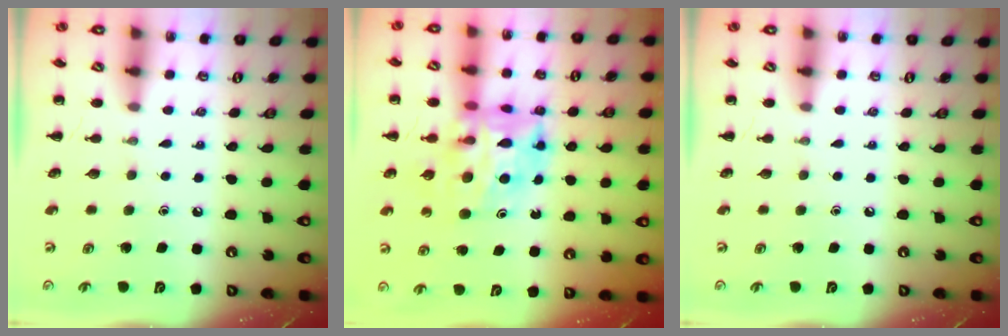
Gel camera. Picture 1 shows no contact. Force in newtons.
{"total": 11.9, "press": 11.3, "slide": 3.5}
{"total": 0.0}